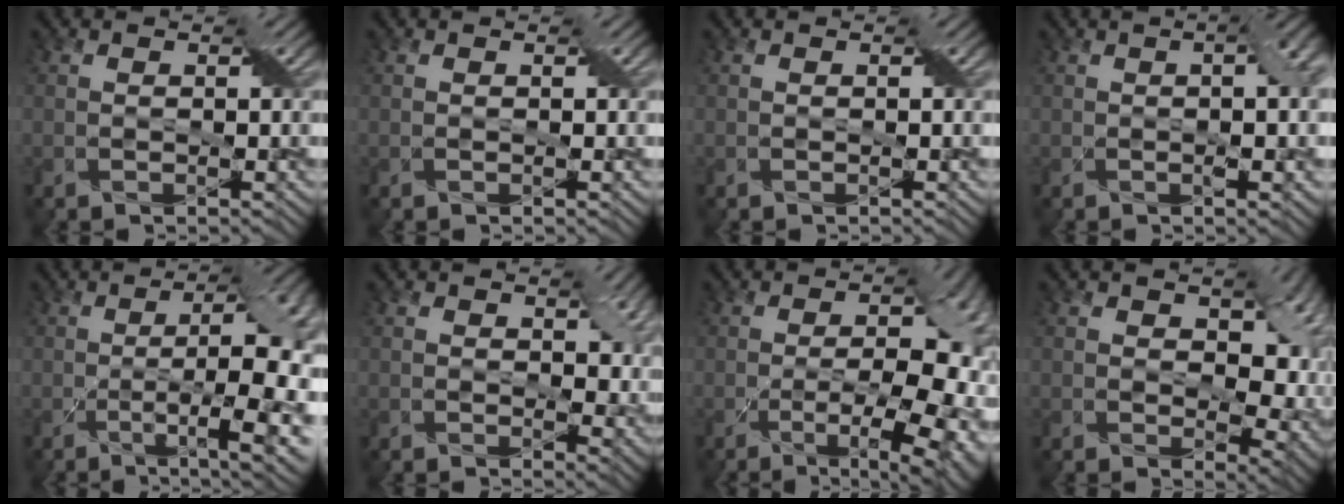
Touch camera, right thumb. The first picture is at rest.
{"total": 0.0}
{"total": 0.0}
{"total": 4.6, "force": [0.2, 1.2, 4.4], "torque": [-0.068, 0.004, 0.005]}
{"total": 12.9, "force": [-2.1, 3.9, 12.1], "torque": [-0.160, -0.007, -0.020]}
{"total": 4.9, "force": [1.6, 3.1, 3.4], "torque": [-0.048, -0.013, 0.028]}
{"total": 14.1, "force": [-4.2, 5.0, 12.5], "torque": [-0.163, -0.020, -0.046]}
{"total": 9.9, "force": [1.3, 5.9, 7.9], "torque": [-0.115, -0.017, 0.025]}